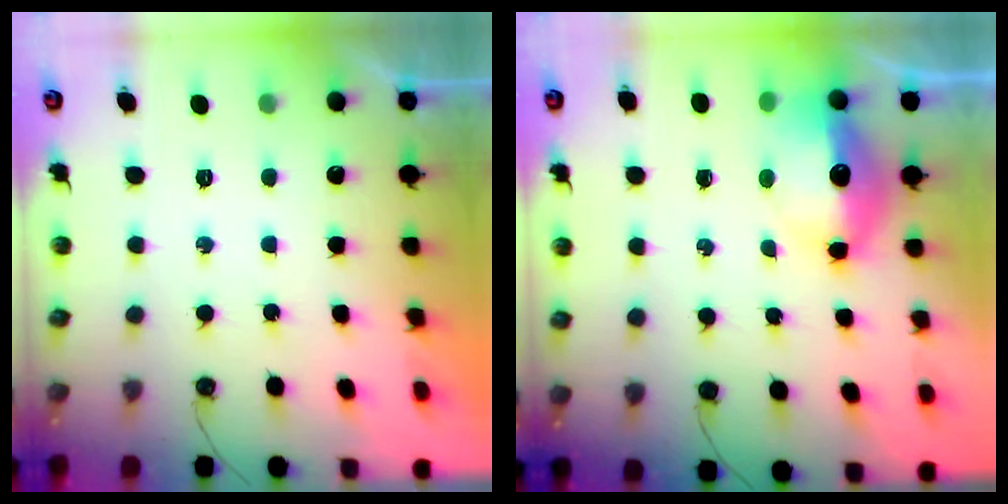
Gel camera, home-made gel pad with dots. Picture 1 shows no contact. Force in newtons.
{"total": 14.5, "press": 12.7, "slide": 6.9}